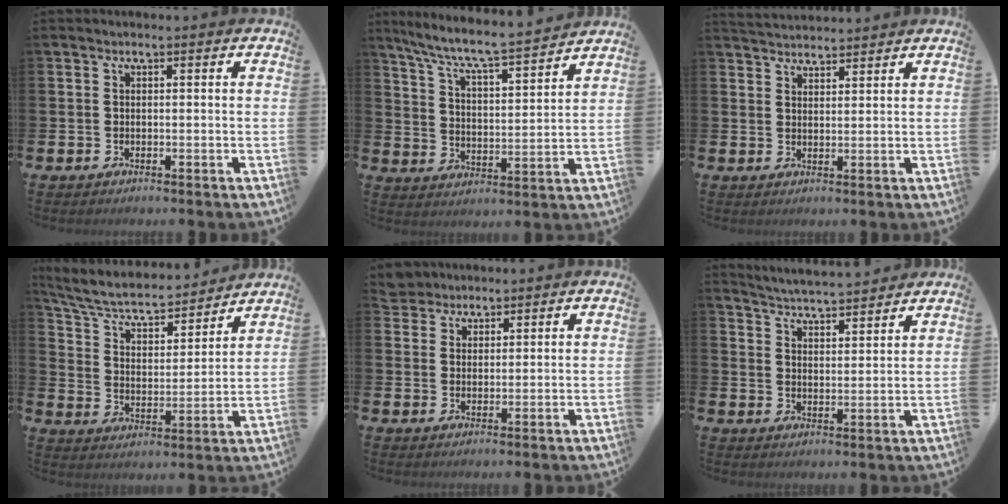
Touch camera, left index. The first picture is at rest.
{"total": 7.7, "force": [7.2, 0.3, 2.7], "torque": [-0.083, -0.058, 0.120]}
{"total": 3.2, "force": [3.2, 0.4, -0.1], "torque": [-0.004, -0.015, 0.059]}
{"total": 7.0, "force": [6.3, 2.2, 2.2], "torque": [-0.079, -0.045, 0.105]}
{"total": 4.0, "force": [3.8, 1.4, -0.2], "torque": [0.001, -0.013, 0.069]}
{"total": 5.0, "force": [5.0, 0.0, 0.1], "torque": [-0.022, -0.034, 0.088]}